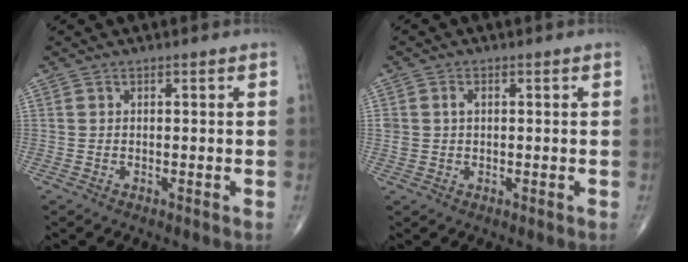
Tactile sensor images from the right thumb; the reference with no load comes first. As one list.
[{"total": 2.1, "force": [0.4, 1.5, 1.3], "torque": [-0.025, 0.006, 0.011]}]